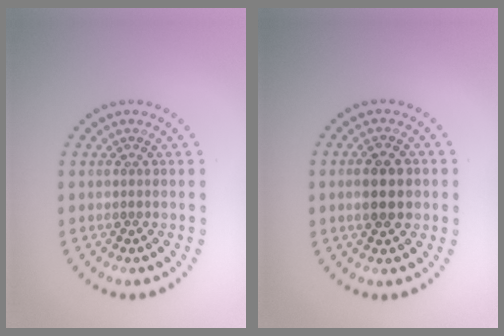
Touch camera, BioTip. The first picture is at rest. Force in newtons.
{"total": 3.7, "press": 3.7, "slide": 0.2}